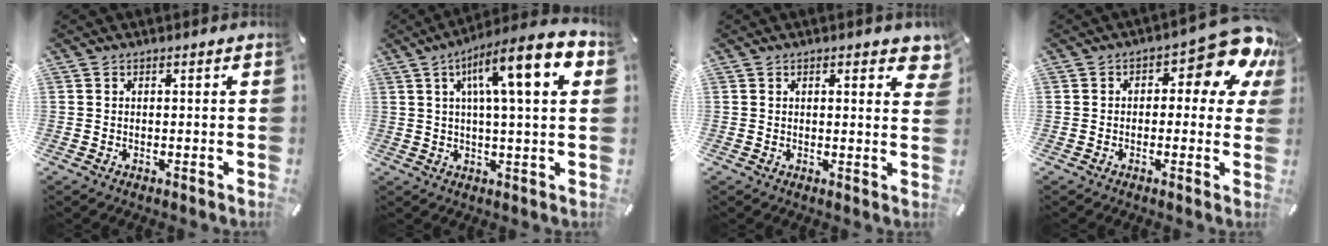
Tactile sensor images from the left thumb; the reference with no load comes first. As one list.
[{"total": 15.1, "force": [5.6, 3.0, 13.7], "torque": [-0.220, -0.020, 0.082]}, {"total": 3.2, "force": [1.9, 1.0, 2.4], "torque": [-0.029, -0.008, 0.028]}, {"total": 12.3, "force": [6.1, 5.0, 9.3], "torque": [-0.123, -0.050, 0.103]}]